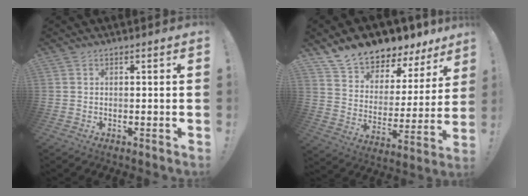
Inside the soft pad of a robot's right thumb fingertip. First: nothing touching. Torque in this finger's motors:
{"motor_torque": [0.02, 1.39, 0.57, 0.56, 0.11]}